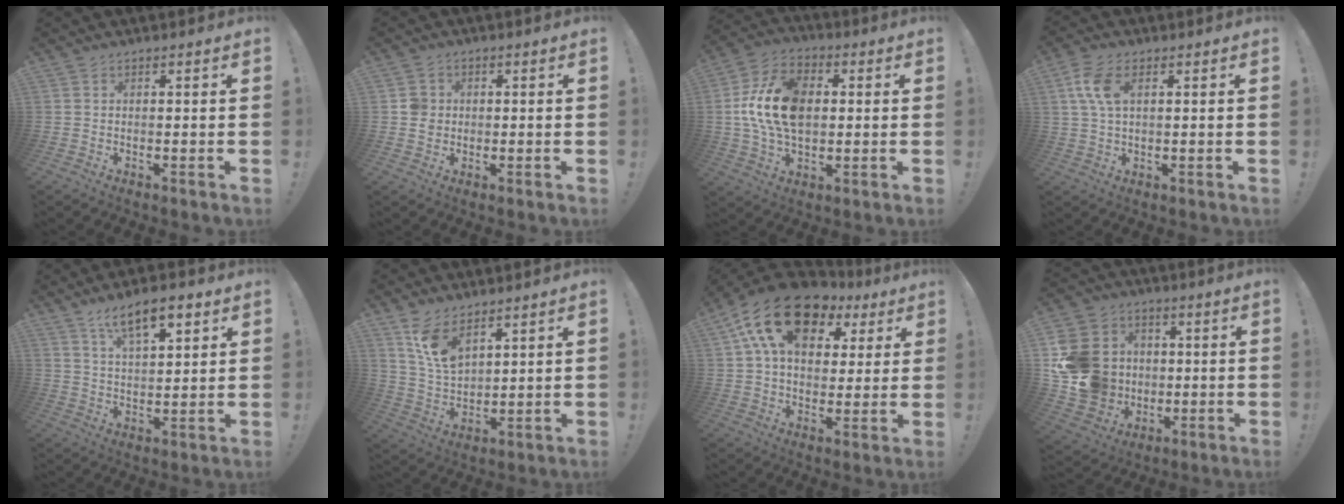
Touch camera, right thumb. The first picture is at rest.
{"total": 4.5, "force": [0.3, 4.2, 1.5], "torque": [-0.010, 0.006, 0.006]}
{"total": 18.1, "force": [1.3, 12.2, 13.3], "torque": [-0.233, 0.013, 0.025]}
{"total": 7.9, "force": [2.6, 4.4, 6.0], "torque": [-0.130, -0.002, 0.047]}
{"total": 10.7, "force": [6.7, 3.9, 7.4], "torque": [-0.113, -0.028, 0.116]}
{"total": 10.7, "force": [7.2, 5.5, 5.8], "torque": [-0.101, -0.041, 0.141]}
{"total": 19.2, "force": [8.7, 11.9, 12.2], "torque": [-0.207, -0.033, 0.154]}
{"total": 18.1, "force": [0.5, 16.5, 7.5], "torque": [-0.146, 0.014, 0.037]}